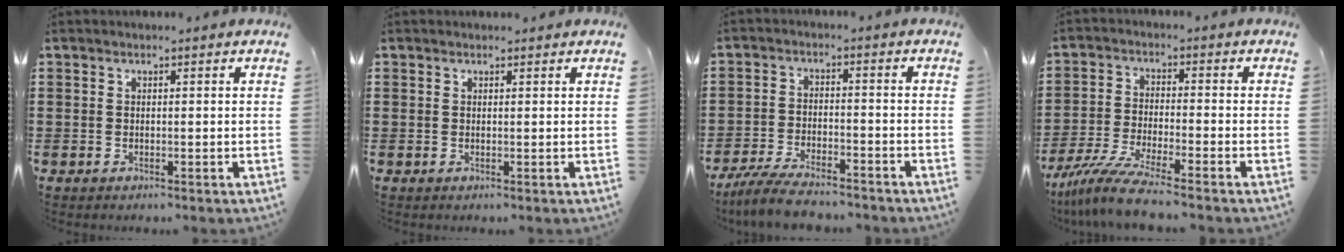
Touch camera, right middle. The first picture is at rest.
{"total": 0.0}
{"total": 6.0, "force": [-5.4, 0.9, 2.4], "torque": [-0.058, -0.004, -0.108]}
{"total": 7.5, "force": [-6.3, 0.1, 4.1], "torque": [-0.094, -0.014, -0.124]}